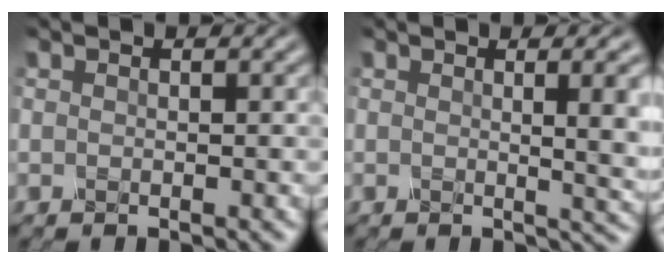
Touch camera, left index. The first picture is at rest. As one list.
[{"total": 5.4, "force": [0.8, 2.0, 5.0], "torque": [-0.034, -0.002, 0.017]}]